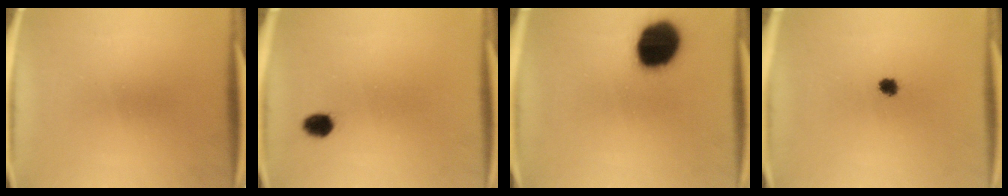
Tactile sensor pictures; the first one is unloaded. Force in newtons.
{"total": 3.1}
{"total": 17.9}
{"total": 2.4}